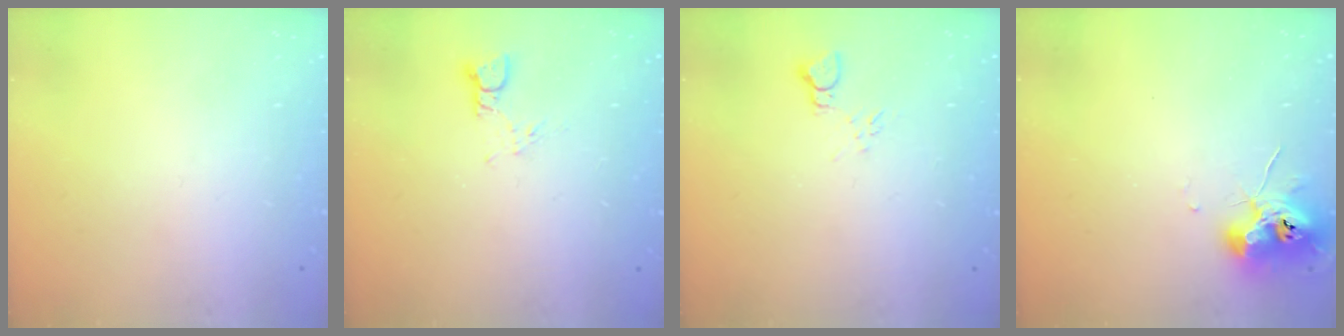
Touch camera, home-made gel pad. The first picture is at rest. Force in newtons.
{"total": 3.4, "press": 3.4, "slide": 0.4}
{"total": 4.7, "press": 4.6, "slide": 0.7}
{"total": 9.6, "press": 9.6, "slide": 0.9}